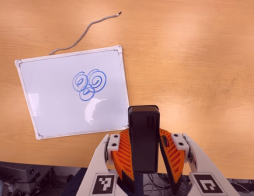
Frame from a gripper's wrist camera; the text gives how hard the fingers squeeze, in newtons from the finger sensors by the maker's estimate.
{"total": 6.7, "left": 6.3, "right": 7.2}